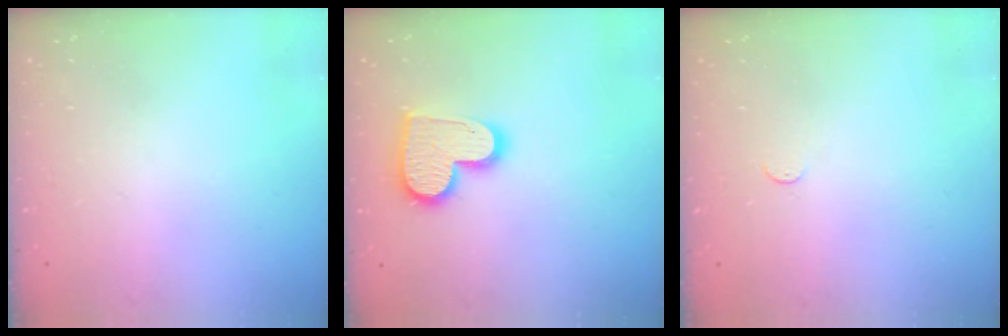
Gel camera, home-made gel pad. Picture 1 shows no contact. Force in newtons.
{"total": 14.3, "press": 14.3, "slide": 1.1}
{"total": 2.7, "press": 2.7, "slide": 0.4}